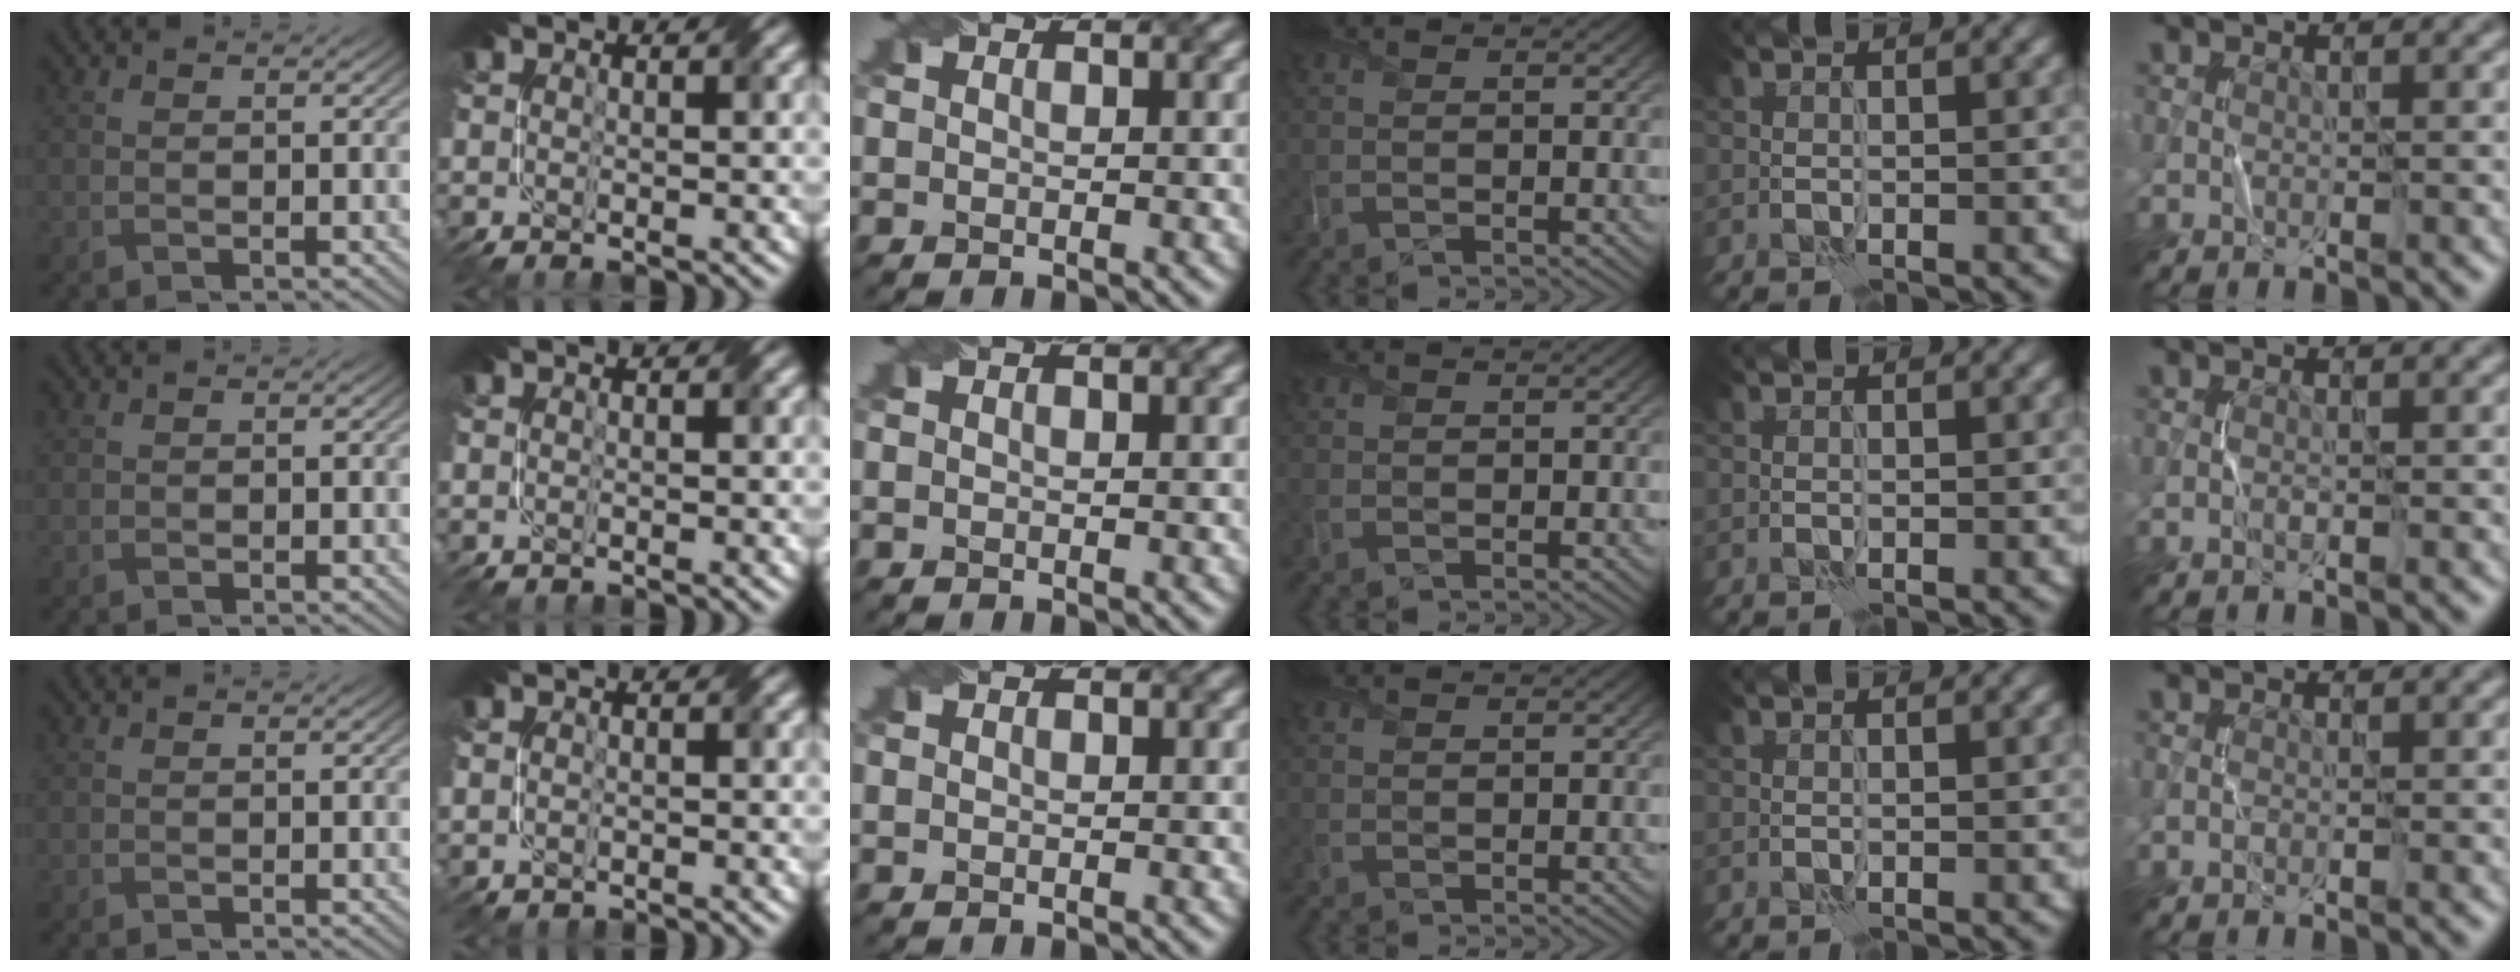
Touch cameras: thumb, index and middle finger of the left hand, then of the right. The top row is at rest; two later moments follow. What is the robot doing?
{"motion": "fold", "object": "netting"}